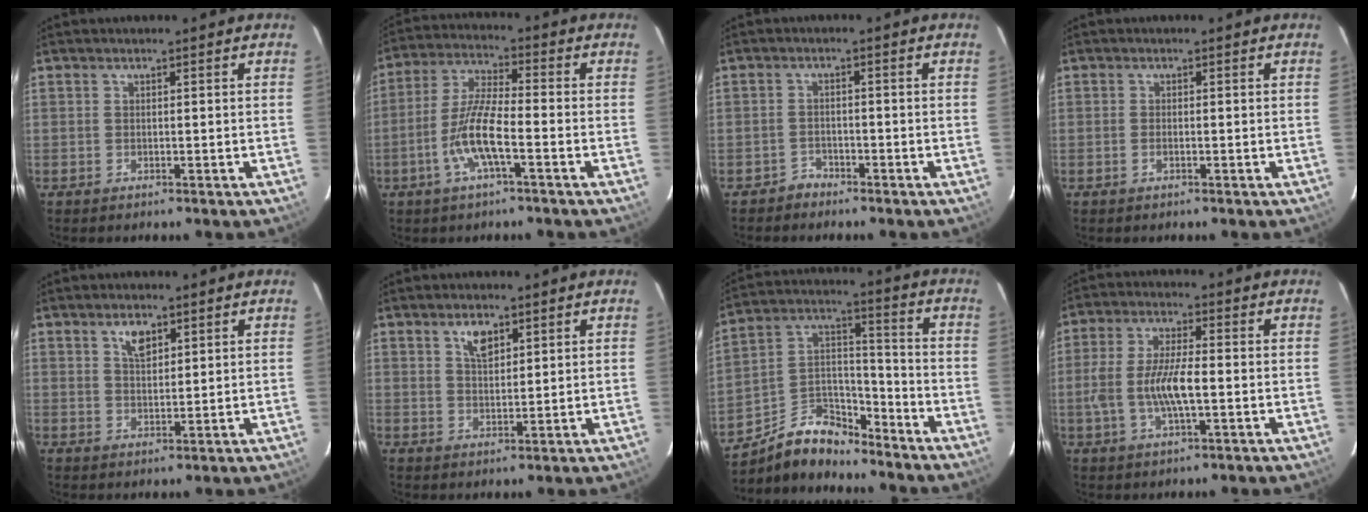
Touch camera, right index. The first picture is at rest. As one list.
[{"total": 9.3, "force": [-3.7, 1.5, 8.4], "torque": [-0.176, -0.001, -0.072]}, {"total": 2.2, "force": [-1.9, 1.1, -0.3], "torque": [0.005, 0.008, -0.034]}, {"total": 0.9, "force": [-0.4, 0.4, 0.6], "torque": [-0.014, 0.000, -0.008]}, {"total": 3.8, "force": [2.1, 1.9, 2.5], "torque": [-0.040, 0.005, 0.038]}, {"total": 4.2, "force": [2.4, 2.0, 2.8], "torque": [-0.047, 0.004, 0.043]}, {"total": 11.7, "force": [-9.5, 5.3, 4.3], "torque": [-0.086, 0.051, -0.168]}, {"total": 9.1, "force": [-1.6, 2.6, 8.5], "torque": [-0.173, 0.000, -0.032]}]